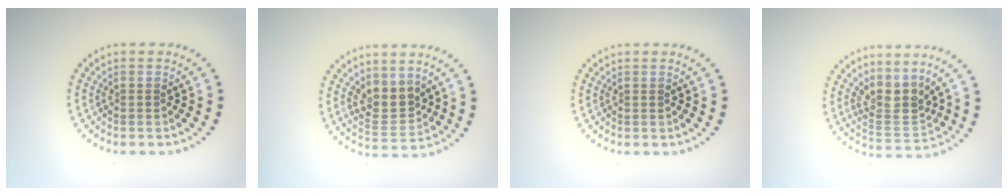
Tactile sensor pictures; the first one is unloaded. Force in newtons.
{"total": 3.0, "press": 2.7, "slide": 1.2}
{"total": 0.0}
{"total": 3.3, "press": 2.6, "slide": 2.1}